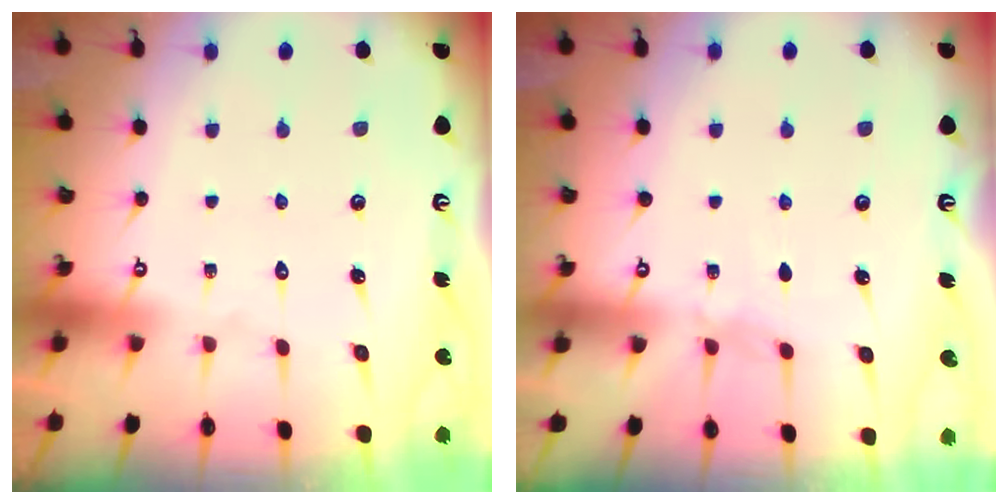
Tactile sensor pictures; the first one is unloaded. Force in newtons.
{"total": 3.0, "press": 2.9, "slide": 0.5}